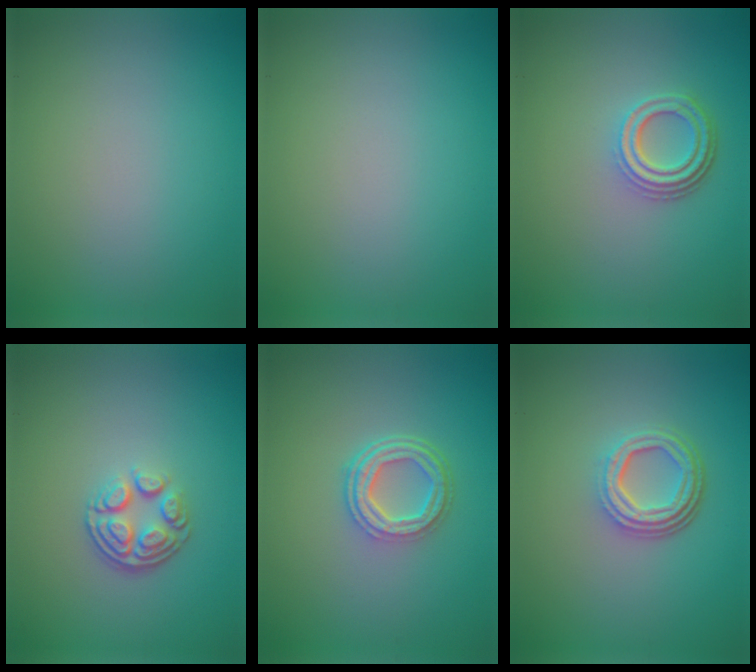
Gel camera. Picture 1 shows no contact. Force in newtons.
{"total": 0.0}
{"total": 3.8, "press": 2.9, "slide": 2.4}
{"total": 3.9, "press": 2.7, "slide": 2.8}
{"total": 4.4, "press": 3.4, "slide": 2.8}
{"total": 4.5, "press": 3.2, "slide": 3.1}